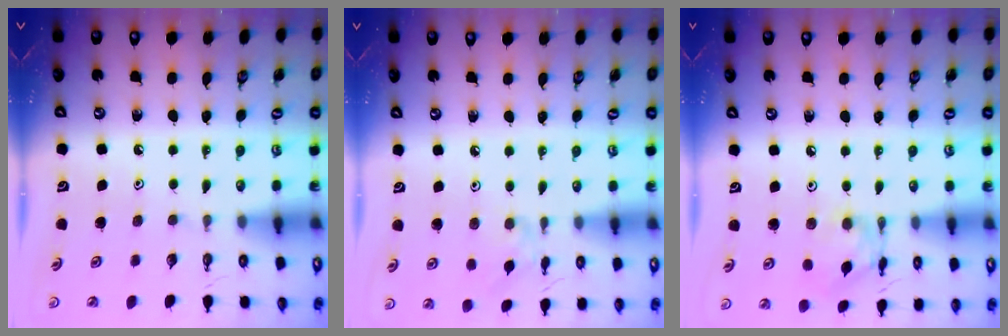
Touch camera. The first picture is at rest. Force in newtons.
{"total": 2.1, "press": 2.1, "slide": 0.4}
{"total": 10.5, "press": 10.5, "slide": 0.9}